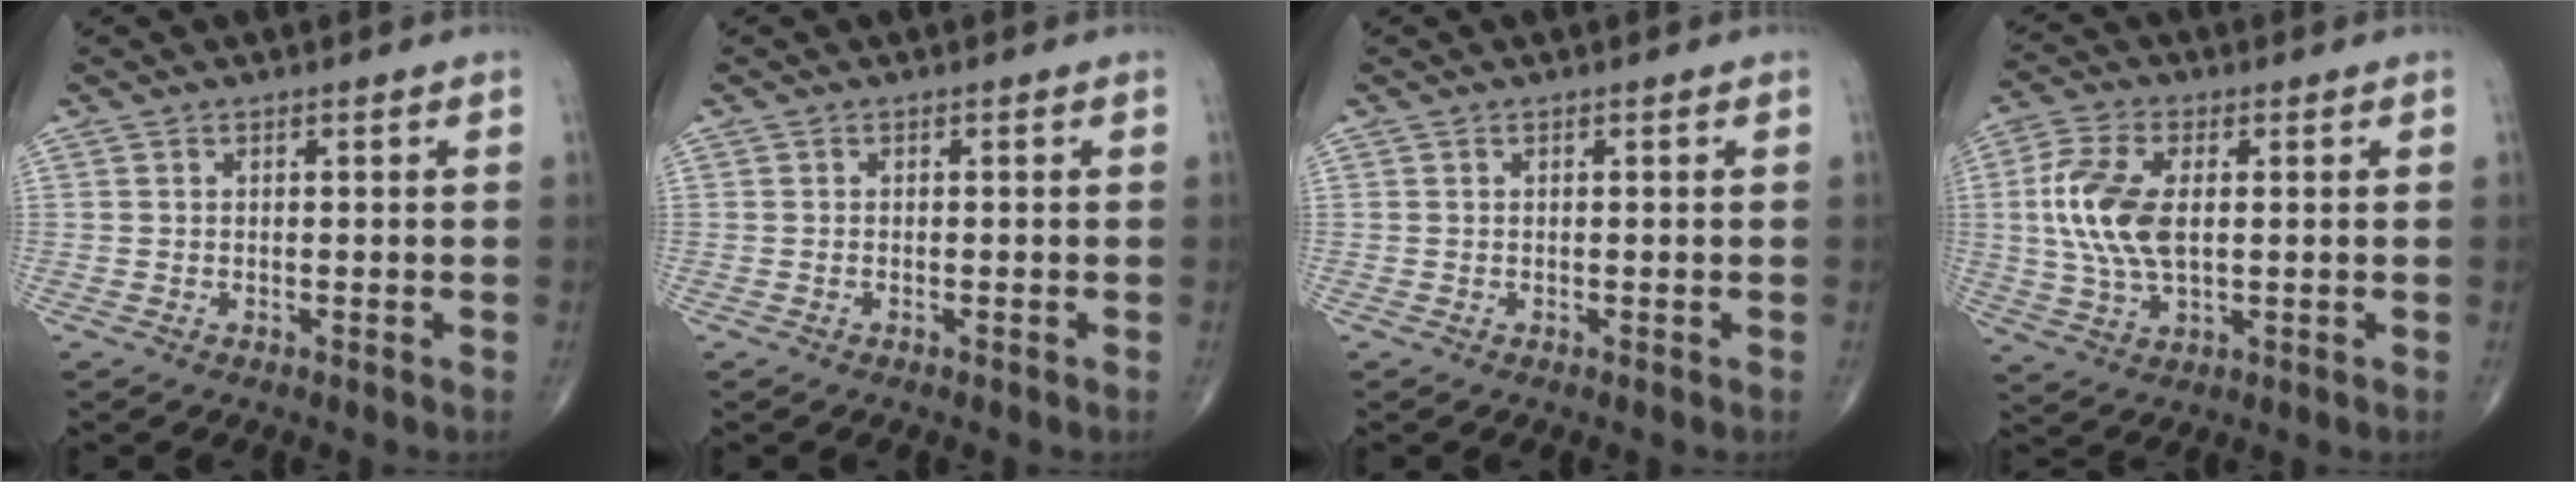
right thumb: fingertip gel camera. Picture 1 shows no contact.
{"total": 0.0}
{"total": 0.0}
{"total": 12.0, "force": [1.2, 6.3, 10.1], "torque": [-0.222, 0.002, 0.022]}